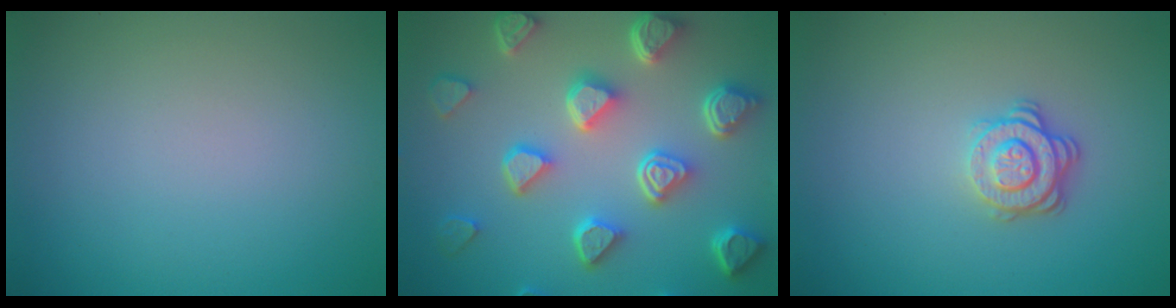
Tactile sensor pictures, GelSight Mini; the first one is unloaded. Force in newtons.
{"total": 7.6, "press": 5.8, "slide": 4.9}
{"total": 3.0, "press": 2.6, "slide": 1.5}